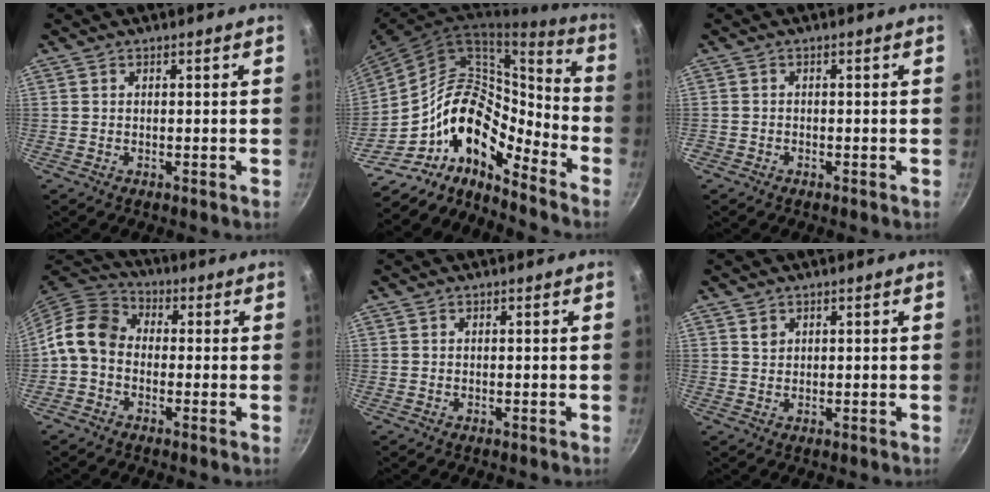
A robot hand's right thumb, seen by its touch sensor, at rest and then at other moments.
{"total": 18.4, "force": [-11.4, 9.3, 11.1], "torque": [-0.141, 0.089, -0.218]}
{"total": 0.9, "force": [-0.7, 0.6, 0.1], "torque": [-0.005, 0.004, -0.014]}
{"total": 8.8, "force": [-1.2, 7.0, 5.3], "torque": [-0.084, 0.035, -0.047]}
{"total": 0.0}
{"total": 1.6, "force": [0.8, 1.3, 0.6], "torque": [-0.010, -0.002, 0.014]}